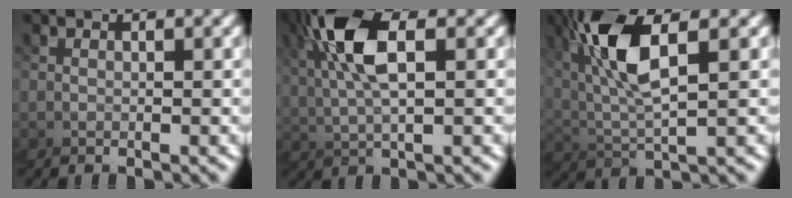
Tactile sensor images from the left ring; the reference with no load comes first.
{"total": 5.4, "force": [2.0, 1.6, 4.8], "torque": [-0.144, 0.009, 0.033]}
{"total": 7.1, "force": [3.8, 2.1, 5.7], "torque": [-0.171, 0.029, 0.057]}